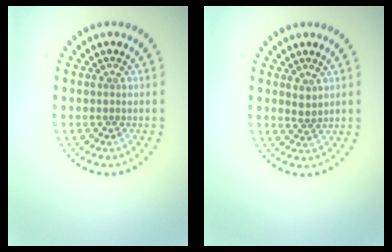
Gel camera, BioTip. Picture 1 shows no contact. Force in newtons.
{"total": 1.2, "press": 0.9, "slide": 0.7}